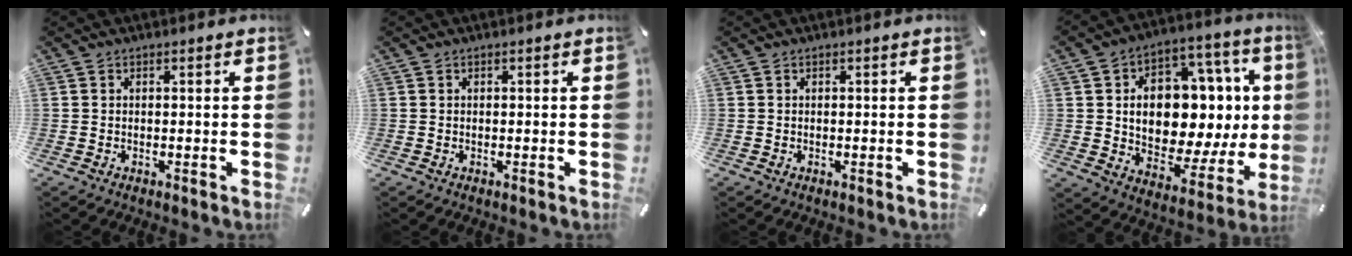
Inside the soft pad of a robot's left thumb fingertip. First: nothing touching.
{"total": 0.0}
{"total": 0.0}
{"total": 17.0, "force": [2.2, 11.3, 12.6], "torque": [-0.190, -0.034, 0.035]}